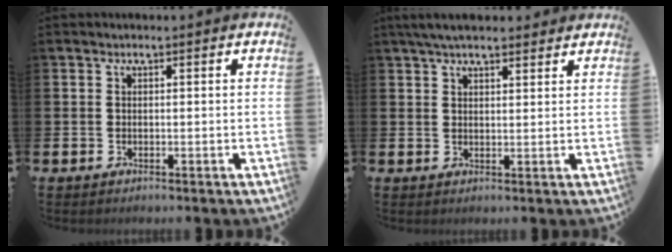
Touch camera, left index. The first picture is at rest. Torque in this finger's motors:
{"motor_torque": [1.08, -1.06, 0.33, 0.21]}